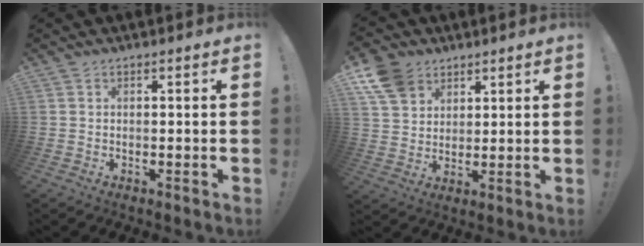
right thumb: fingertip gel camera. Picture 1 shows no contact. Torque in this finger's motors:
{"motor_torque": [0.11, 0.27, 0.10, 0.61, 0.03]}